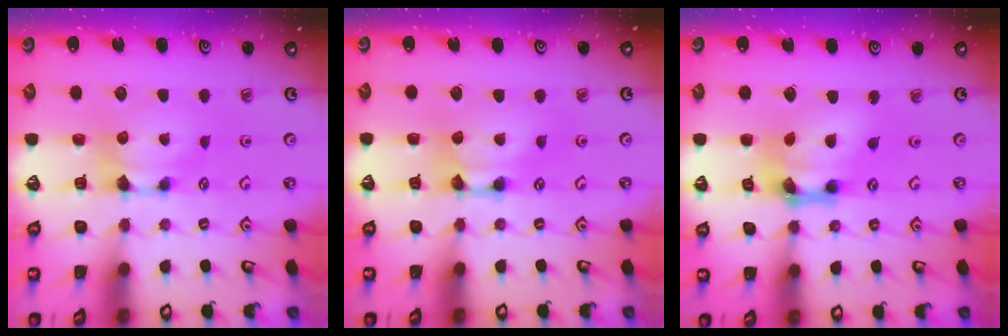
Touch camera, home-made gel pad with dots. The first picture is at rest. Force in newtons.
{"total": 2.2, "press": 2.2, "slide": 0.1}
{"total": 8.4, "press": 7.6, "slide": 3.4}